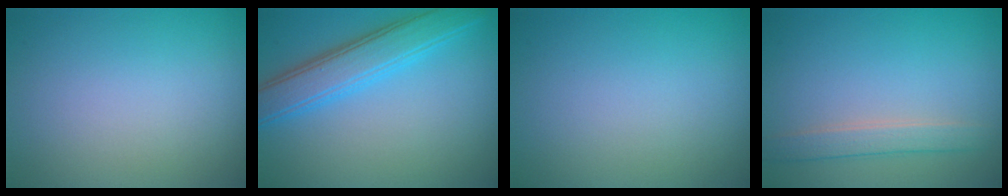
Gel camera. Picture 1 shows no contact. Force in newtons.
{"total": 5.0, "press": 5.0, "slide": 0.1}
{"total": 0.0}
{"total": 2.2, "press": 2.2, "slide": 0.1}